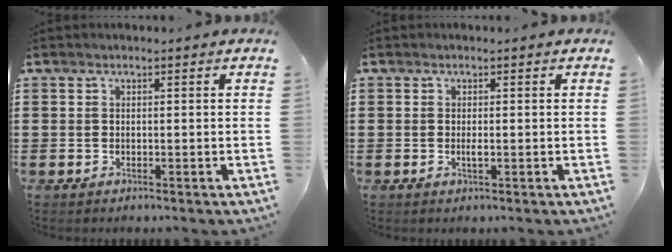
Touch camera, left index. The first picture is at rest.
{"total": 1.0, "force": [-0.1, 0.2, 1.0], "torque": [-0.019, -0.003, -0.002]}